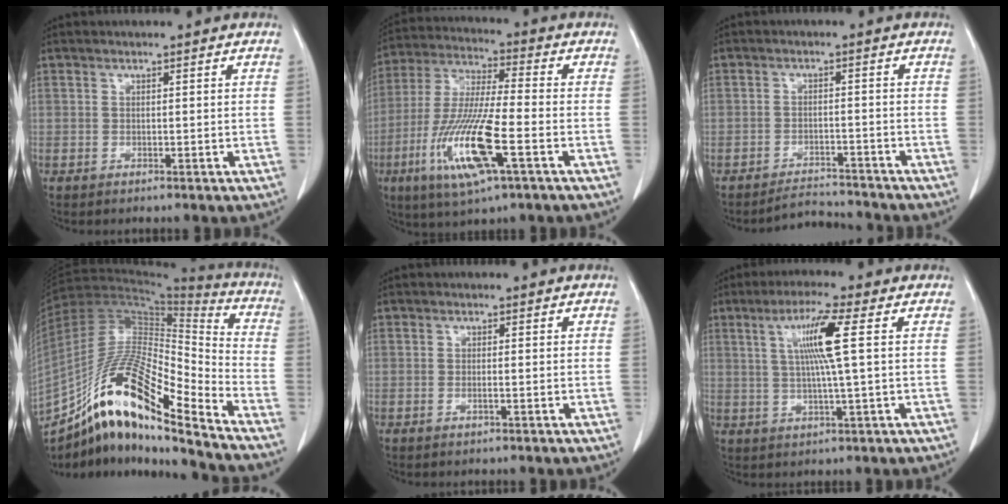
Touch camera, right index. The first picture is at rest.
{"total": 15.3, "force": [-5.5, 1.6, 14.1], "torque": [-0.292, -0.021, -0.098]}
{"total": 3.2, "force": [-3.2, 0.4, -0.3], "torque": [0.003, -0.008, -0.051]}
{"total": 22.5, "force": [-14.9, 3.5, 16.5], "torque": [-0.328, -0.003, -0.271]}
{"total": 0.6, "force": [-0.1, 0.0, 0.6], "torque": [-0.011, 0.001, 0.001]}
{"total": 7.6, "force": [1.8, -0.9, 7.3], "torque": [-0.138, 0.004, 0.037]}